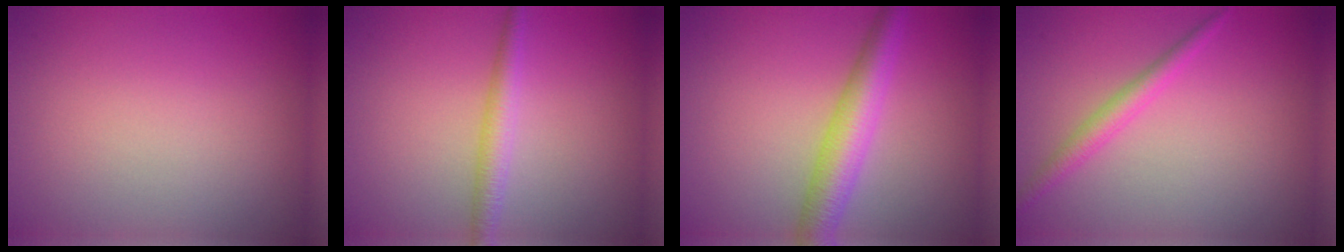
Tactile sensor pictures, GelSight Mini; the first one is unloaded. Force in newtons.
{"total": 2.3, "press": 2.3, "slide": 0.0}
{"total": 4.8, "press": 4.8, "slide": 0.1}
{"total": 2.0, "press": 2.0, "slide": 0.1}